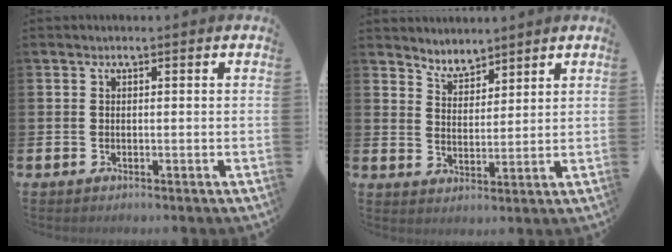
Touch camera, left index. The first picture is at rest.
{"total": 3.3, "force": [3.2, 0.6, -0.5], "torque": [-0.002, -0.013, 0.059]}